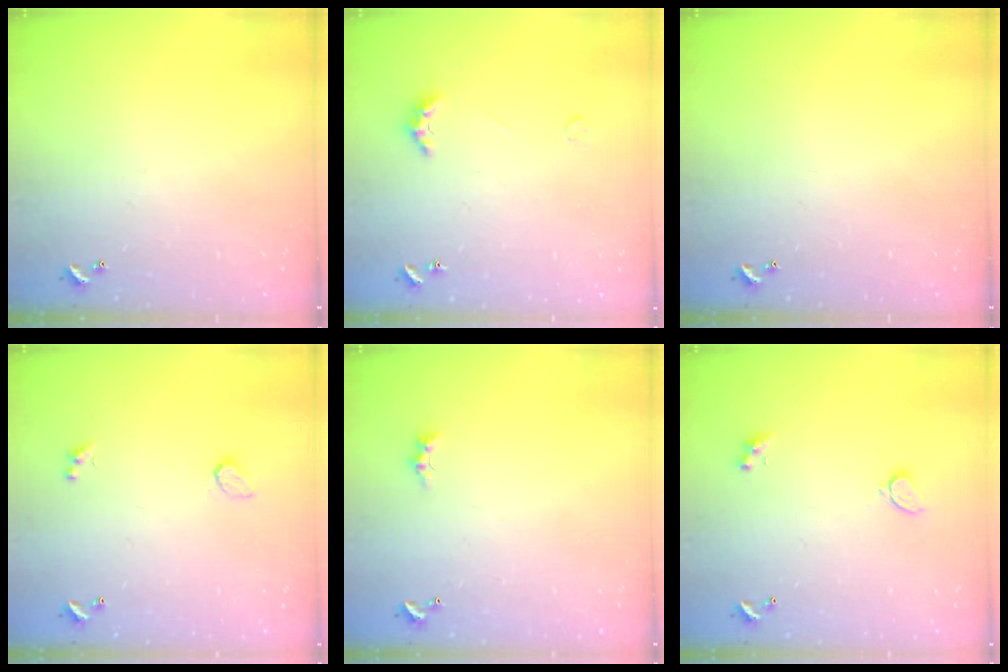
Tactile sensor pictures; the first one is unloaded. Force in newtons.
{"total": 2.7, "press": 2.6, "slide": 0.7}
{"total": 0.0}
{"total": 1.0, "press": 0.8, "slide": 0.5}
{"total": 0.0}
{"total": 1.9, "press": 1.9, "slide": 0.6}